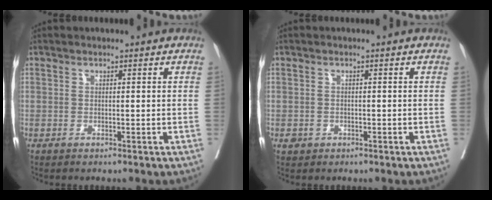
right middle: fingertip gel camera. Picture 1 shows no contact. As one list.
[{"total": 1.3, "force": [-0.5, 1.1, 0.4], "torque": [-0.003, 0.004, -0.004]}]